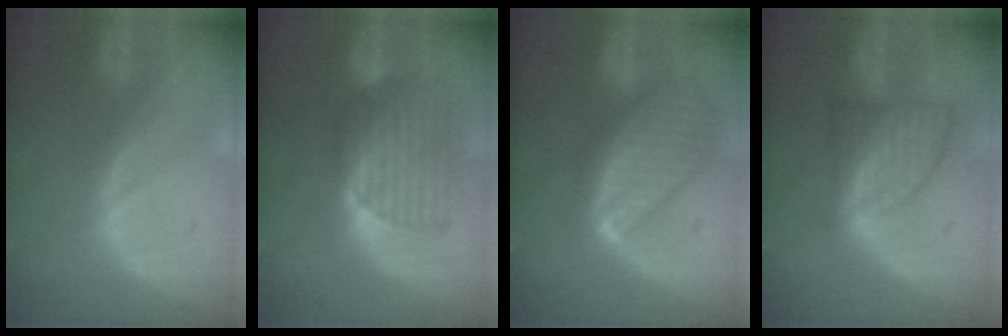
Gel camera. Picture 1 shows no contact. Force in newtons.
{"total": 7.9, "press": 7.7, "slide": 1.5}
{"total": 9.7, "press": 8.4, "slide": 4.9}
{"total": 7.2, "press": 6.5, "slide": 3.2}